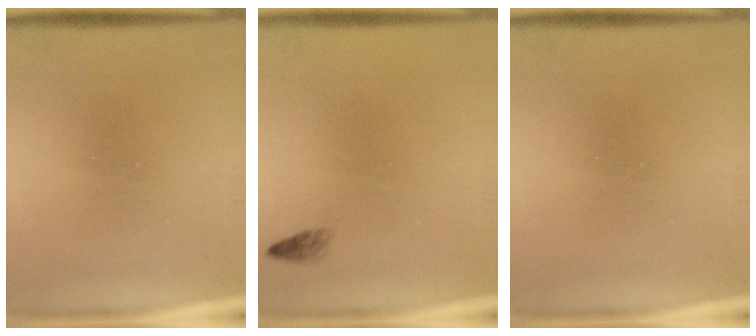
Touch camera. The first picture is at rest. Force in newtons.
{"total": 0.8}
{"total": 0.0}